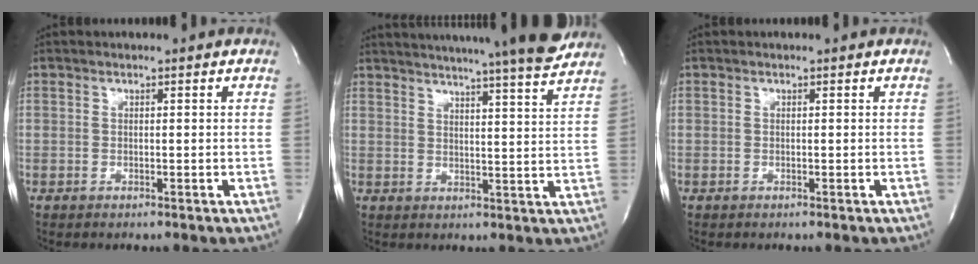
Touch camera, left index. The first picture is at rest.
{"total": 19.8, "force": [17.8, -0.3, 8.6], "torque": [-0.142, -0.028, 0.229]}
{"total": 0.0}